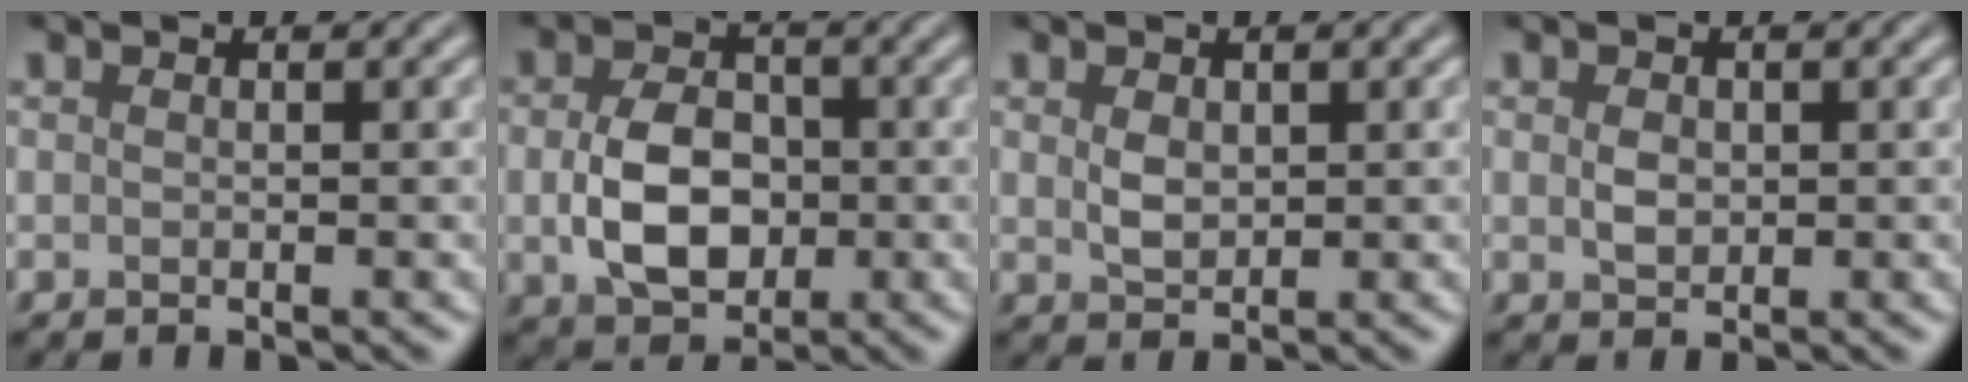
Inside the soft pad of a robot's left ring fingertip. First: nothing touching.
{"total": 5.7, "force": [-0.4, 4.1, 4.0], "torque": [-0.083, -0.006, -0.009]}
{"total": 1.7, "force": [0.5, 1.3, 1.0], "torque": [-0.021, -0.001, 0.012]}
{"total": 1.4, "force": [0.2, 1.1, 0.8], "torque": [-0.016, -0.002, 0.004]}